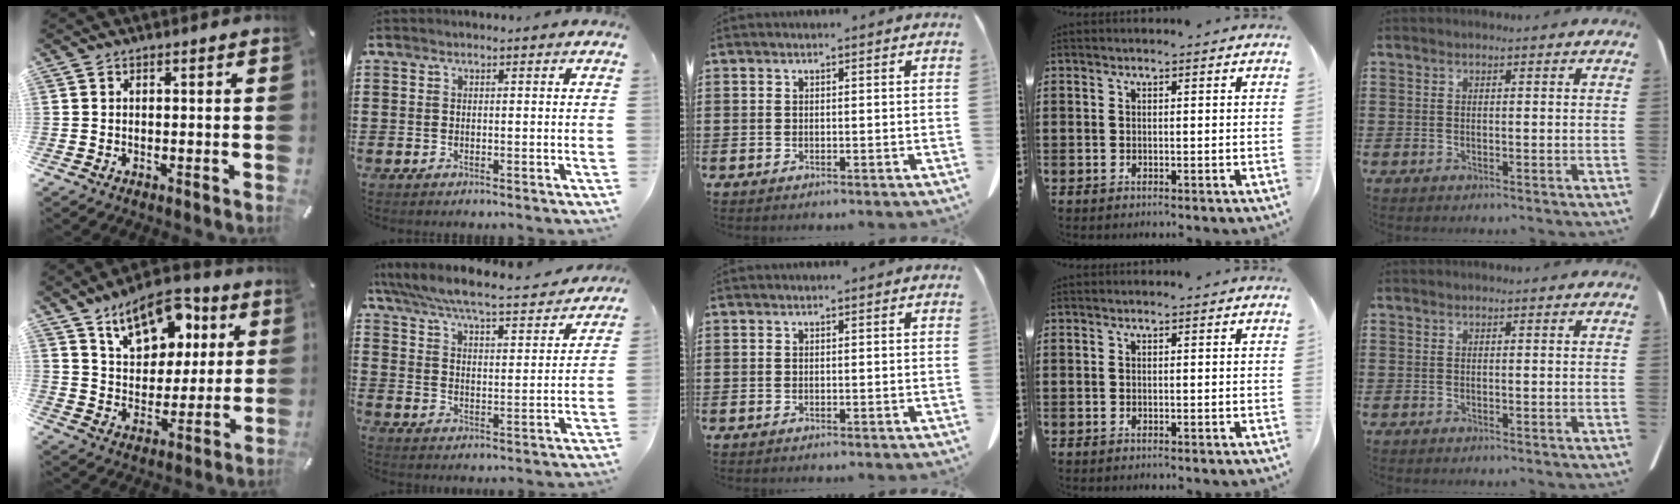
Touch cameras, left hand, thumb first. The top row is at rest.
{"thumb": {"total": 14.7, "force": [8.6, 9.3, 7.4], "torque": [-0.124, -0.035, 0.157]}, "index": {"total": 6.4, "force": [6.0, 0.1, 2.3], "torque": [-0.073, -0.043, 0.101]}}